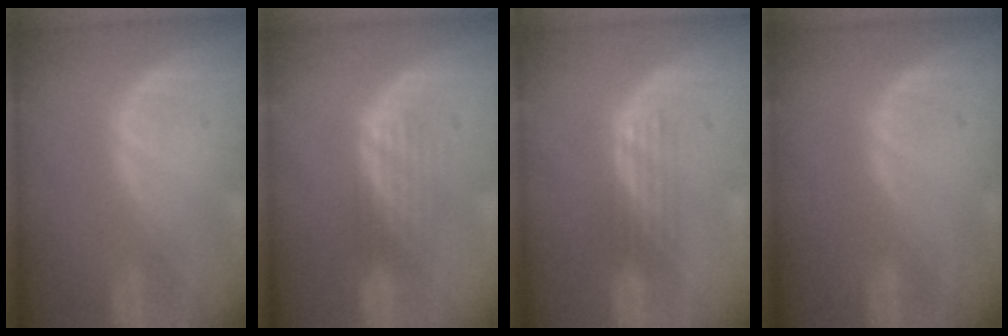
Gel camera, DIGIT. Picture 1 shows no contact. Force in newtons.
{"total": 4.0, "press": 3.5, "slide": 2.1}
{"total": 2.8, "press": 2.5, "slide": 1.3}
{"total": 0.0}